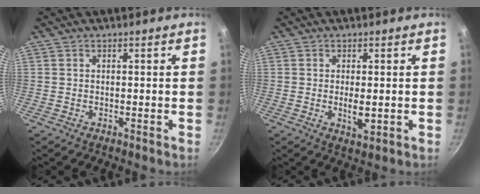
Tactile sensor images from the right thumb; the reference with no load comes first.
{"total": 3.5, "force": [-0.3, 1.3, 3.2], "torque": [-0.059, -0.010, -0.001]}